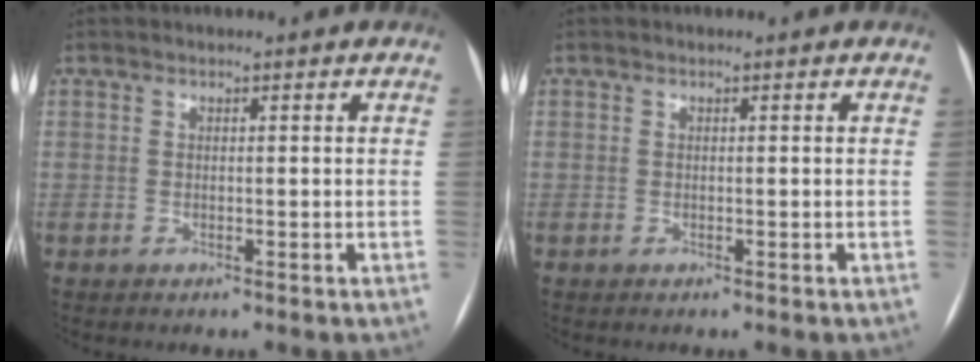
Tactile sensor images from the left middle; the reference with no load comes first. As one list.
[{"total": 0.0}]